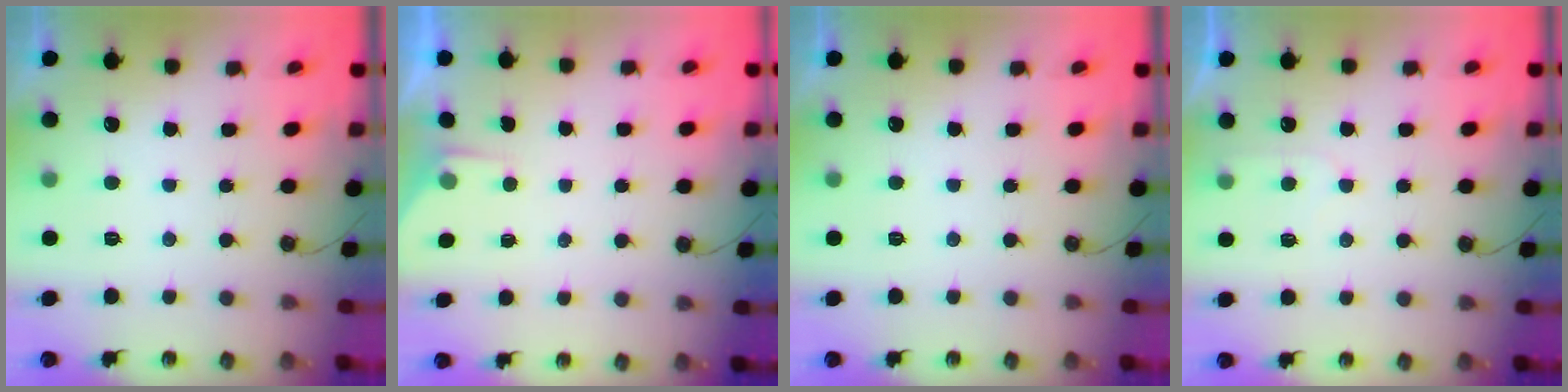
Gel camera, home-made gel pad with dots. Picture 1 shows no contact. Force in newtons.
{"total": 1.4, "press": 1.3, "slide": 0.2}
{"total": 0.0}
{"total": 4.0, "press": 3.9, "slide": 0.6}